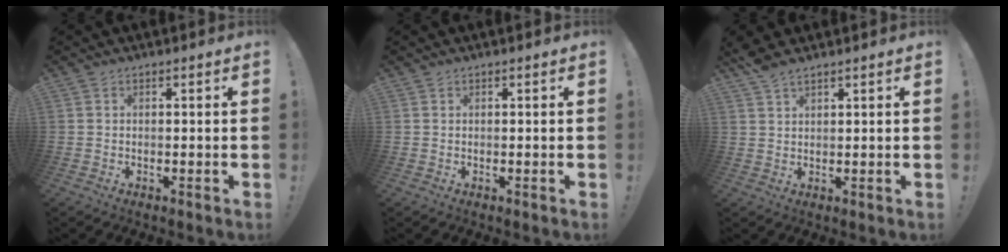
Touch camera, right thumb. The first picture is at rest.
{"total": 0.0}
{"total": 4.1, "force": [3.3, 1.1, 2.1], "torque": [-0.037, -0.018, 0.063]}